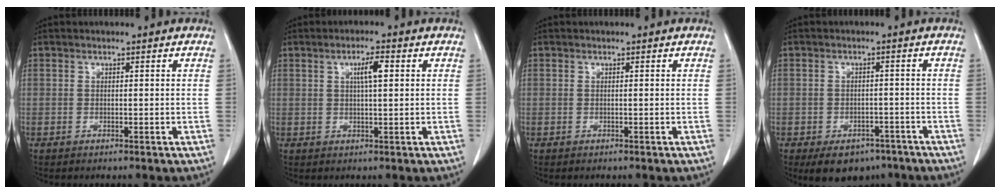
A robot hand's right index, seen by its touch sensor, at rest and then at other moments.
{"total": 3.5, "force": [1.0, 0.4, 3.3], "torque": [-0.059, 0.003, 0.016]}
{"total": 0.0}
{"total": 7.5, "force": [-5.2, 4.7, 2.8], "torque": [-0.030, 0.008, -0.067]}